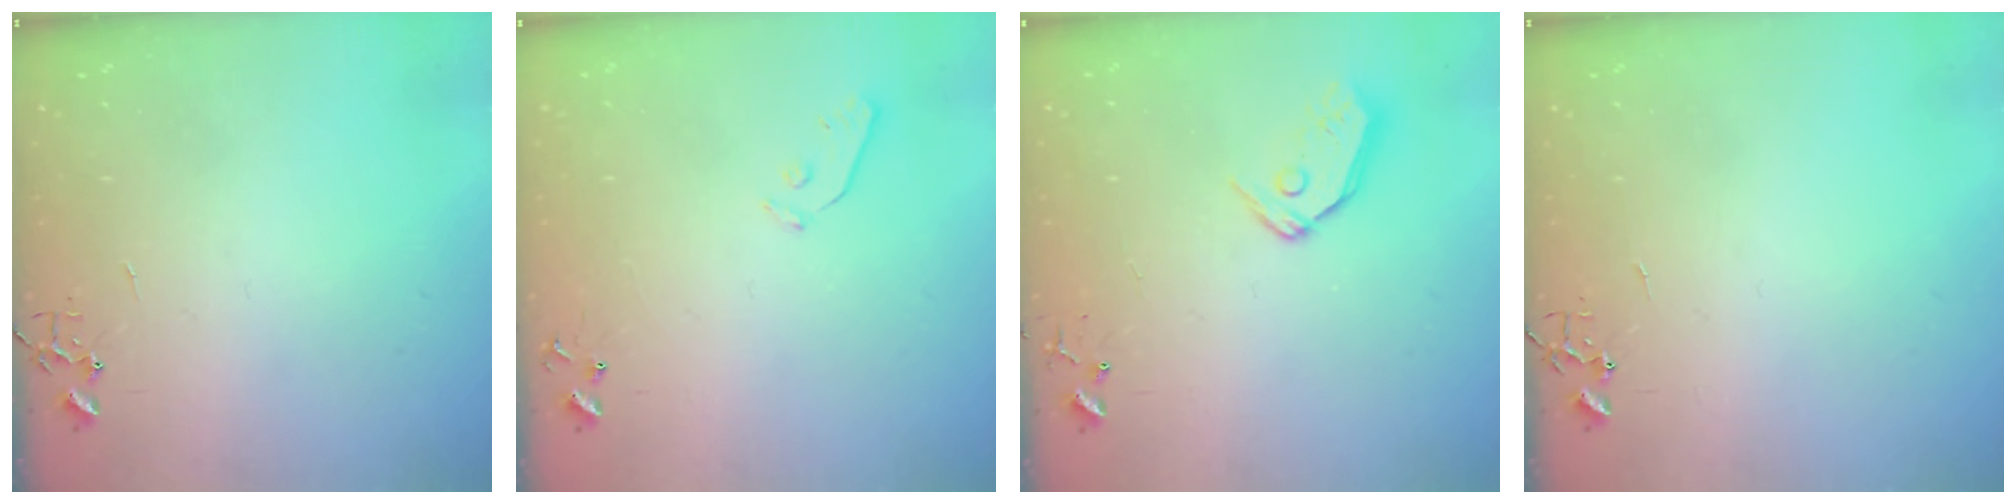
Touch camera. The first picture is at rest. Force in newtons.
{"total": 4.9, "press": 4.9, "slide": 0.5}
{"total": 8.3, "press": 8.2, "slide": 0.7}
{"total": 0.0}